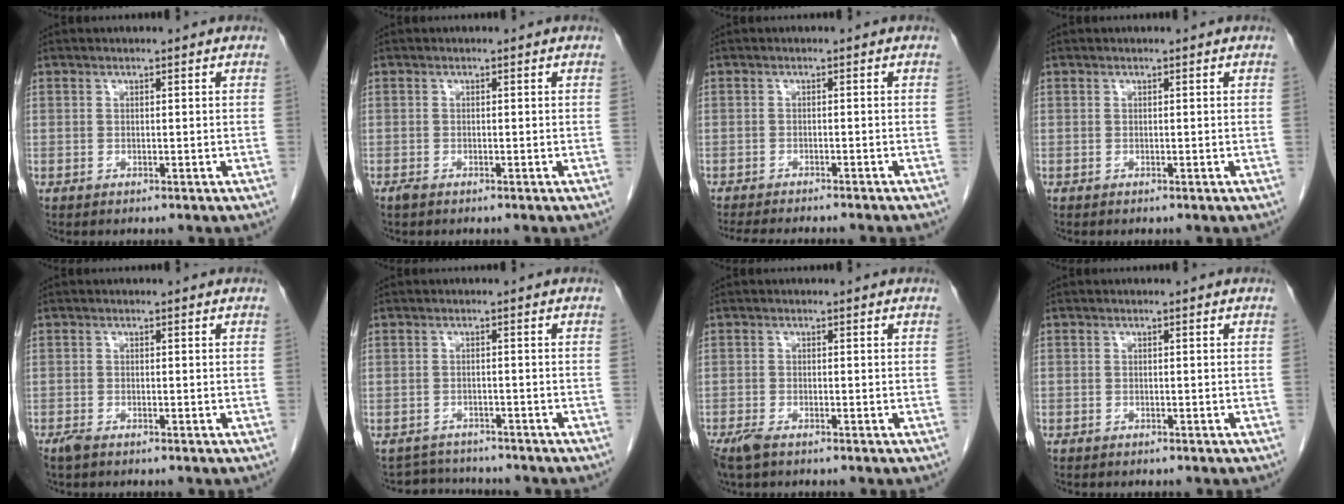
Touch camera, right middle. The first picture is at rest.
{"total": 0.7, "force": [-0.6, 0.2, 0.3], "torque": [-0.011, -0.002, -0.010]}
{"total": 11.7, "force": [-10.4, 1.5, 5.1], "torque": [-0.065, -0.020, -0.132]}
{"total": 0.0}
{"total": 1.6, "force": [-1.3, 0.4, 0.8], "torque": [-0.022, -0.004, -0.022]}
{"total": 4.1, "force": [-4.0, 0.9, -0.5], "torque": [0.005, 0.003, -0.061]}
{"total": 3.2, "force": [-2.3, 0.9, 1.9], "torque": [-0.044, -0.009, -0.040]}
{"total": 0.6, "force": [-0.5, 0.4, 0.1], "torque": [-0.007, 0.002, -0.009]}